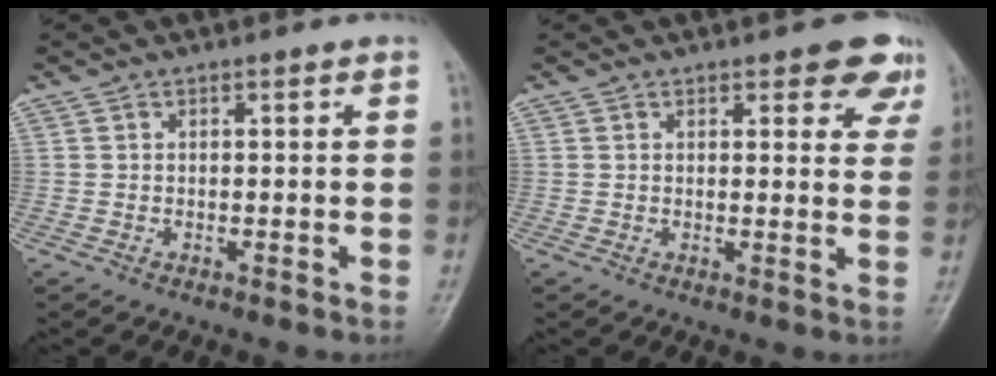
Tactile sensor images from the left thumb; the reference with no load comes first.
{"total": 6.4, "force": [4.3, 2.9, 3.7], "torque": [-0.004, -0.019, 0.040]}